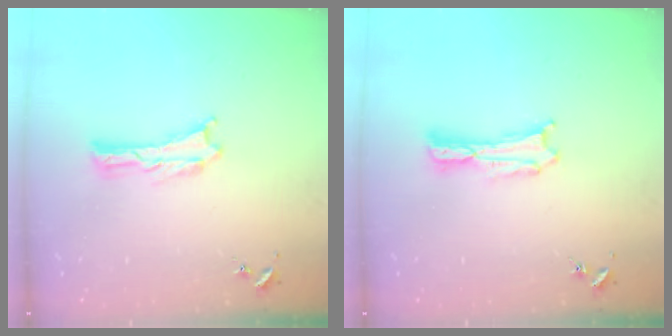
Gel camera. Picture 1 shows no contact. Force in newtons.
{"total": 0.6, "press": 0.6, "slide": 0.2}